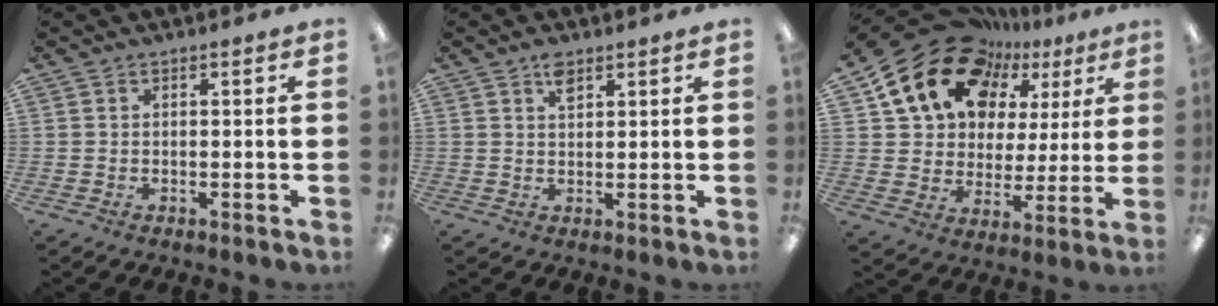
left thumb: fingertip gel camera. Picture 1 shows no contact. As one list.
[{"total": 3.0, "force": [2.0, 1.4, 1.8], "torque": [-0.033, -0.002, 0.034]}, {"total": 20.8, "force": [13.0, 14.3, 7.7], "torque": [-0.149, -0.073, 0.248]}]